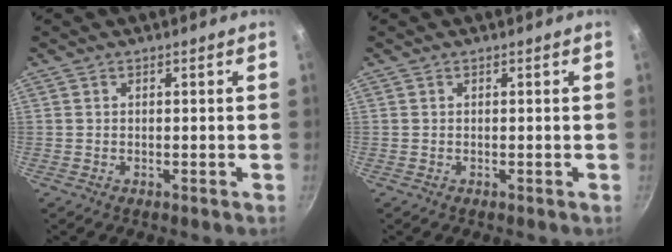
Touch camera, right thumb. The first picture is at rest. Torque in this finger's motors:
{"motor_torque": [-0.18, -0.18, 0.06, 0.03, 0.00]}